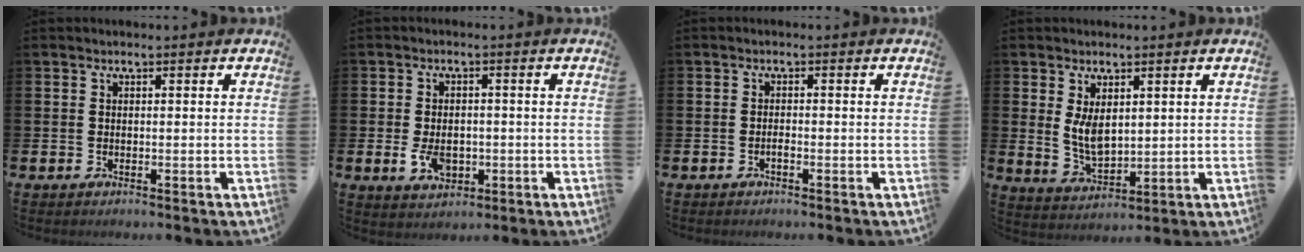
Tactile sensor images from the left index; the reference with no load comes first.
{"total": 4.1, "force": [-1.0, 2.7, 2.9], "torque": [-0.038, -0.001, -0.020]}
{"total": 0.7, "force": [-0.6, 0.1, 0.4], "torque": [-0.010, -0.005, -0.010]}
{"total": 4.8, "force": [2.0, 2.4, 3.6], "torque": [-0.049, -0.015, 0.032]}